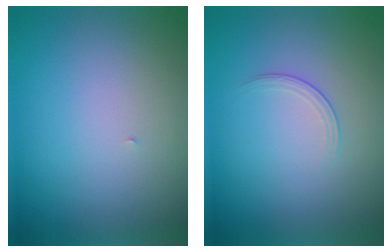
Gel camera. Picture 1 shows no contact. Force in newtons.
{"total": 1.3, "press": 0.5, "slide": 1.2}